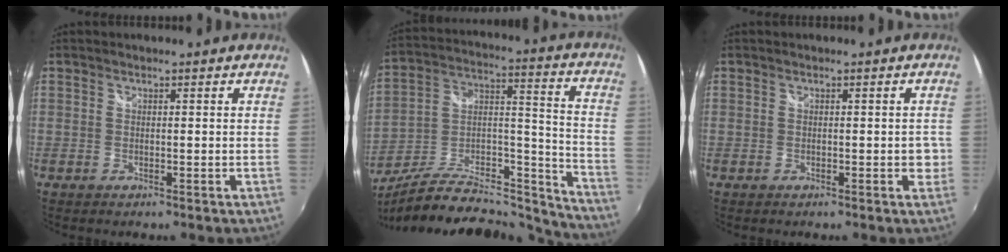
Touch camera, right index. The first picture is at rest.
{"total": 24.1, "force": [-19.8, 7.3, 11.6], "torque": [-0.183, 0.018, -0.306]}
{"total": 2.3, "force": [-0.5, 1.4, 1.7], "torque": [-0.016, 0.001, -0.003]}